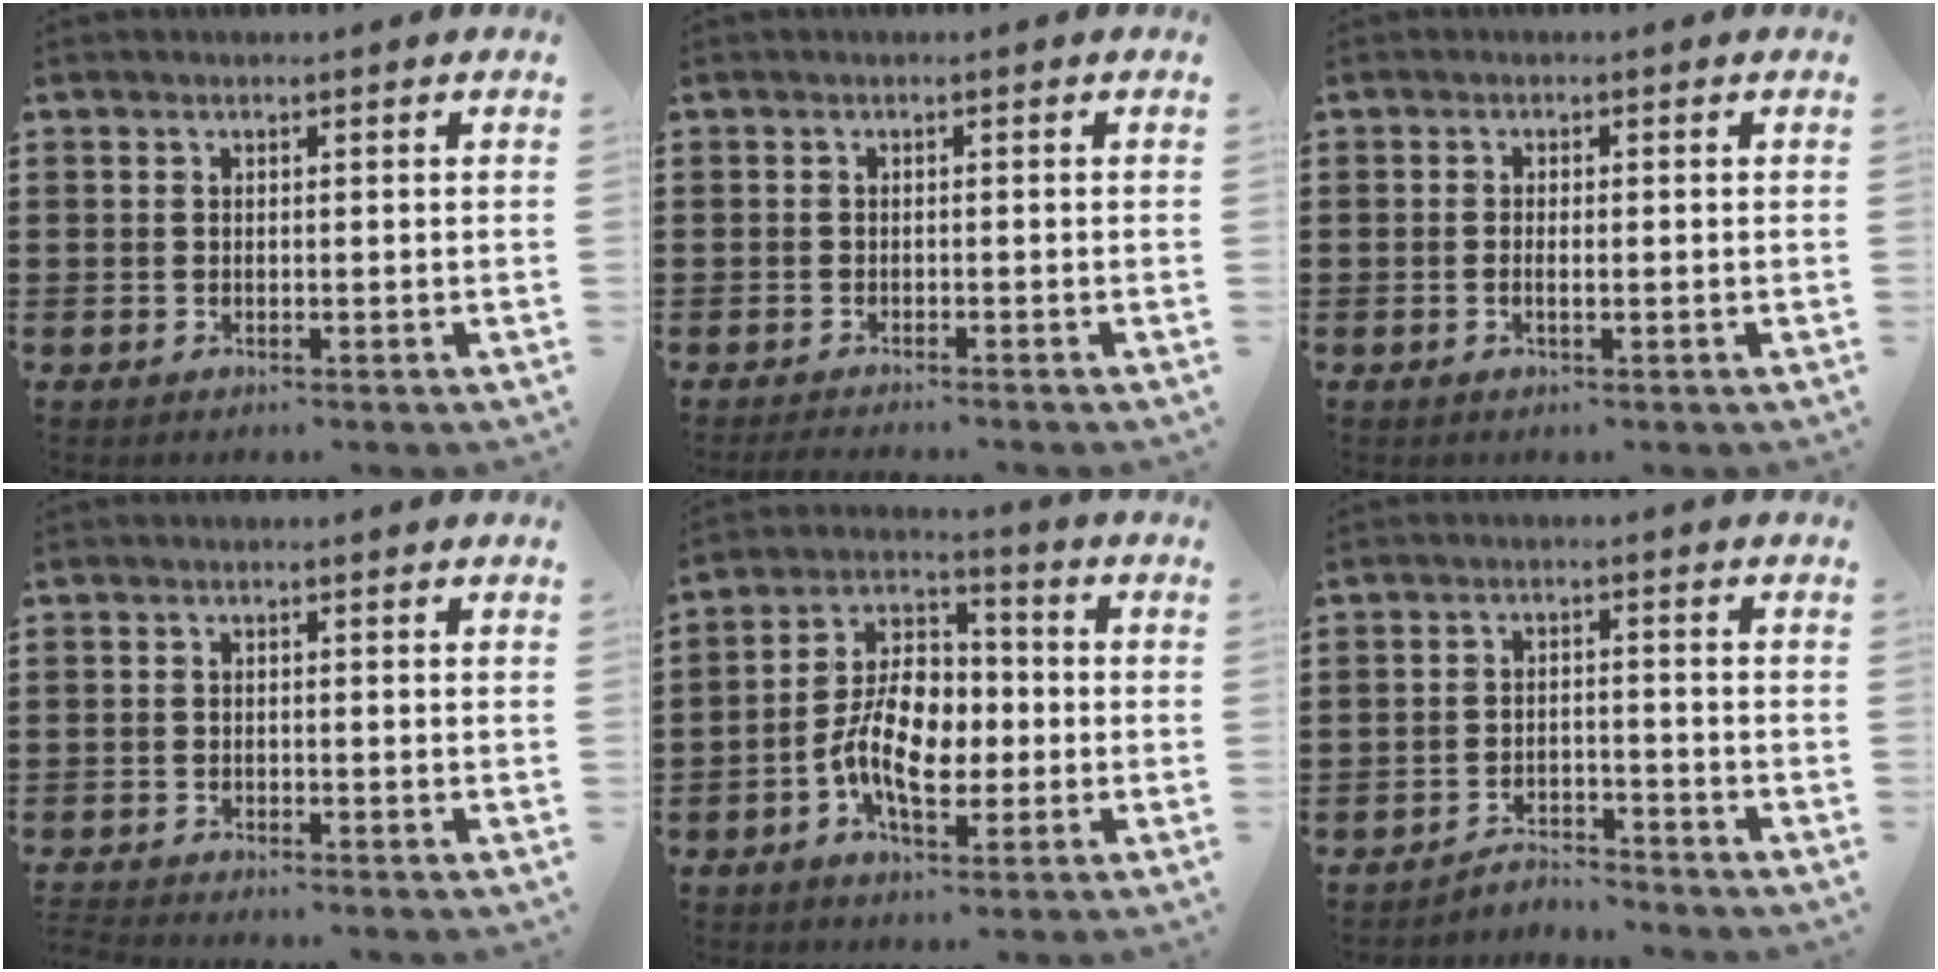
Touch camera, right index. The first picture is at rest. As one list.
[{"total": 1.1, "force": [-1.1, -0.1, 0.0], "torque": [-0.002, 0.001, -0.022]}, {"total": 1.3, "force": [-0.4, 0.3, 1.2], "torque": [-0.022, -0.001, -0.006]}, {"total": 0.8, "force": [-0.8, 0.0, 0.0], "torque": [-0.001, -0.001, -0.016]}, {"total": 9.5, "force": [-2.2, 5.6, 7.3], "torque": [-0.149, 0.007, -0.046]}, {"total": 3.4, "force": [-3.3, 0.4, 0.1], "torque": [-0.009, 0.003, -0.072]}]